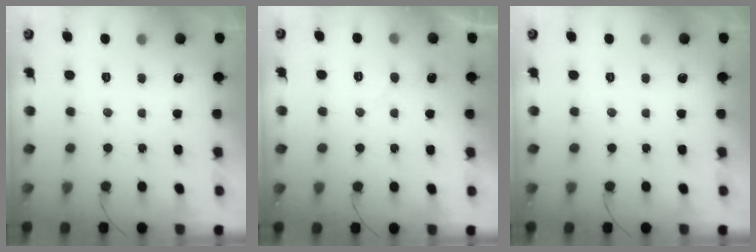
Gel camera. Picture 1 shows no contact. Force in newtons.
{"total": 7.1, "press": 7.1, "slide": 0.5}
{"total": 0.0}